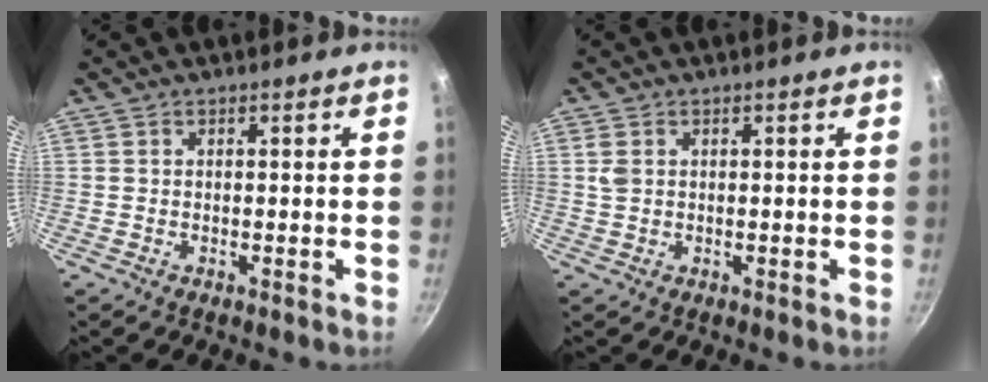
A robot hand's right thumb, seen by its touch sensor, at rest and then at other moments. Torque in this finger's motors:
{"motor_torque": [0.36, 0.29, 0.70, 0.25, 0.04]}